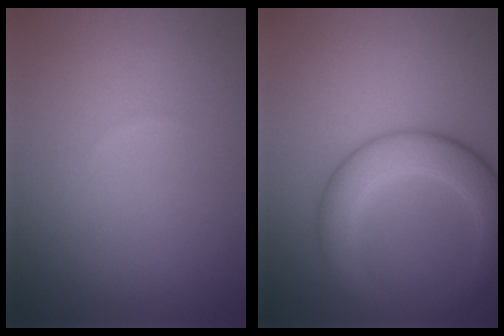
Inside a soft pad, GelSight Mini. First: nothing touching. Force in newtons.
{"total": 5.1, "press": 5.0, "slide": 0.3}